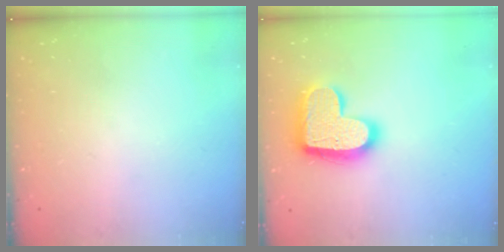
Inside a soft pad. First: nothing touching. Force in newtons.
{"total": 17.7, "press": 17.6, "slide": 1.3}